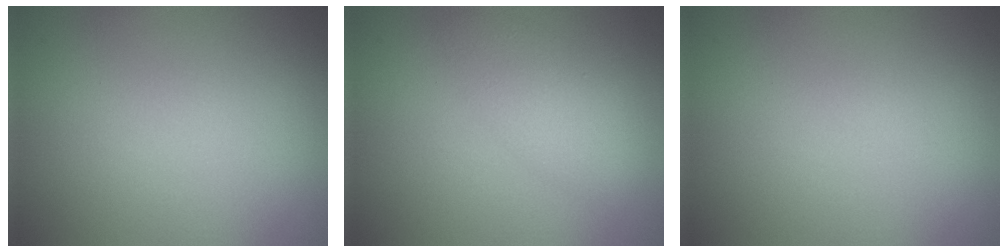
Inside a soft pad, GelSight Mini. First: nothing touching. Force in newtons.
{"total": 2.8, "press": 2.8, "slide": 0.2}
{"total": 0.0}